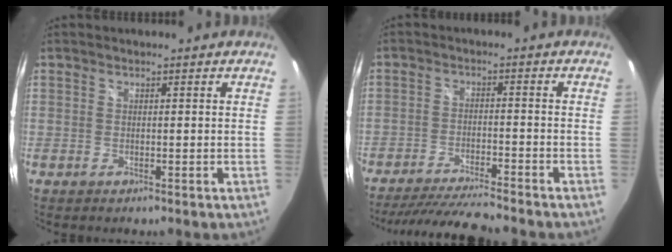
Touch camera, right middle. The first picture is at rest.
{"total": 11.7, "force": [-10.7, 0.6, 4.7], "torque": [-0.106, -0.005, -0.178]}